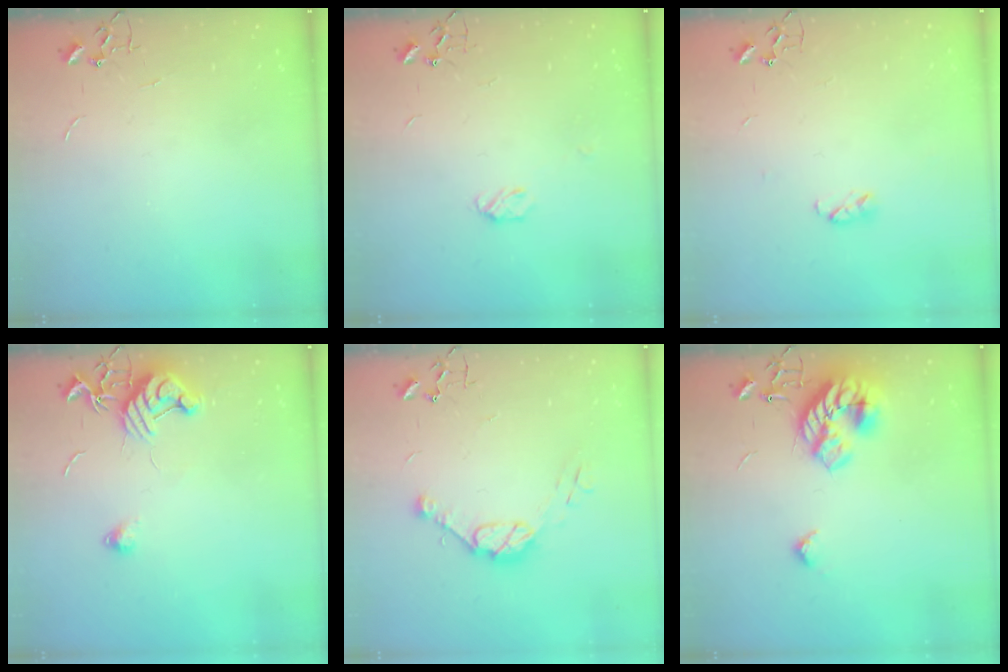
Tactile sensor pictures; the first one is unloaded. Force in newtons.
{"total": 4.7, "press": 4.6, "slide": 0.7}
{"total": 4.1, "press": 4.0, "slide": 0.6}
{"total": 10.8, "press": 10.8, "slide": 0.7}
{"total": 10.3, "press": 10.2, "slide": 0.8}
{"total": 17.4, "press": 17.4, "slide": 0.4}